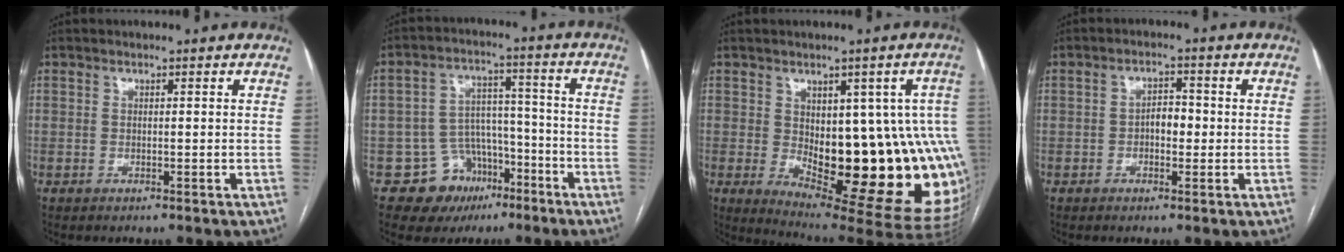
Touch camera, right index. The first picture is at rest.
{"total": 9.3, "force": [-5.3, 7.4, 1.9], "torque": [-0.016, 0.043, -0.073]}
{"total": 21.5, "force": [-2.4, 7.1, 20.2], "torque": [-0.180, 0.013, -0.007]}
{"total": 3.1, "force": [-0.4, 1.7, 2.6], "torque": [-0.036, 0.009, -0.008]}